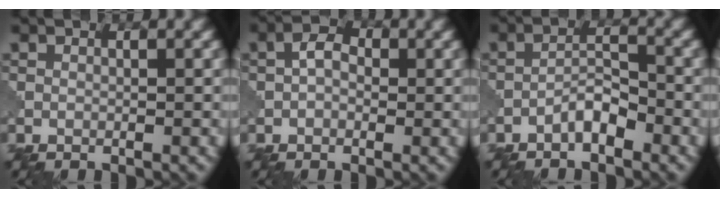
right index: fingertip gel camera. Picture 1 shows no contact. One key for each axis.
{"total": 2.4, "fx": 0.2, "fy": 1.6, "fz": 1.8, "tx": -0.031, "ty": 0.008, "tz": -0.005}
{"total": 2.5, "fx": -1.8, "fy": 0.7, "fz": 1.7, "tx": -0.027, "ty": 0.011, "tz": -0.036}